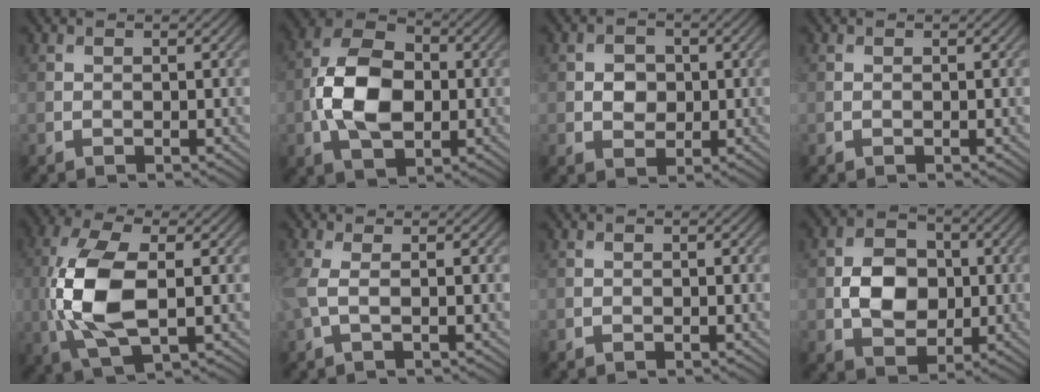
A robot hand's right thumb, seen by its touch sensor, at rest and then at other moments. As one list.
[{"total": 10.8, "force": [-1.3, 6.9, 8.2], "torque": [-0.179, 0.004, -0.029]}, {"total": 2.9, "force": [0.0, 2.5, 1.5], "torque": [-0.033, -0.001, -0.007]}, {"total": 0.0}, {"total": 11.2, "force": [-0.6, 5.3, 9.9], "torque": [-0.233, -0.001, -0.011]}, {"total": 2.7, "force": [0.1, 0.6, 2.6], "torque": [-0.072, 0.004, -0.004]}, {"total": 0.0}, {"total": 6.9, "force": [-0.2, 5.4, 4.3], "torque": [-0.083, 0.002, -0.010]}]